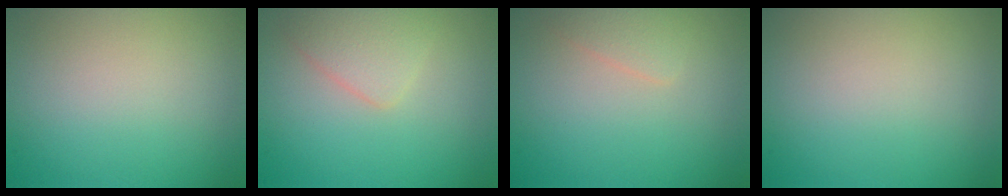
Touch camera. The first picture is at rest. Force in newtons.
{"total": 2.4, "press": 2.4, "slide": 0.2}
{"total": 1.3, "press": 1.3, "slide": 0.1}
{"total": 0.0}